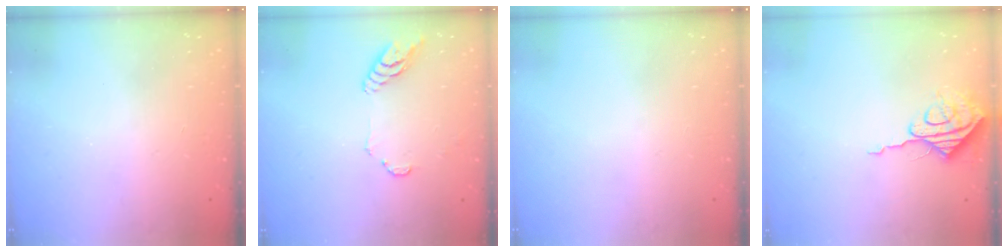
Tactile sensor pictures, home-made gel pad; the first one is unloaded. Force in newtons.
{"total": 7.7, "press": 7.7, "slide": 0.6}
{"total": 0.0}
{"total": 8.4, "press": 8.4, "slide": 0.6}